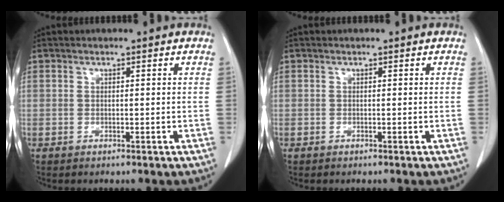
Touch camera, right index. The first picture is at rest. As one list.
[{"total": 0.0}]